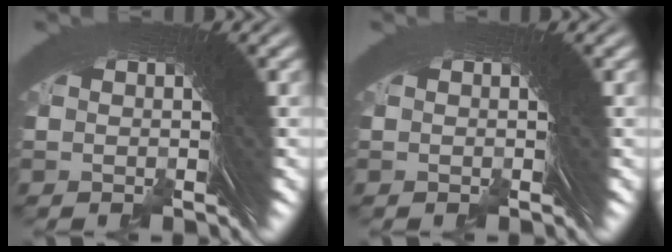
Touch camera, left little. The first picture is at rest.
{"total": 0.0}